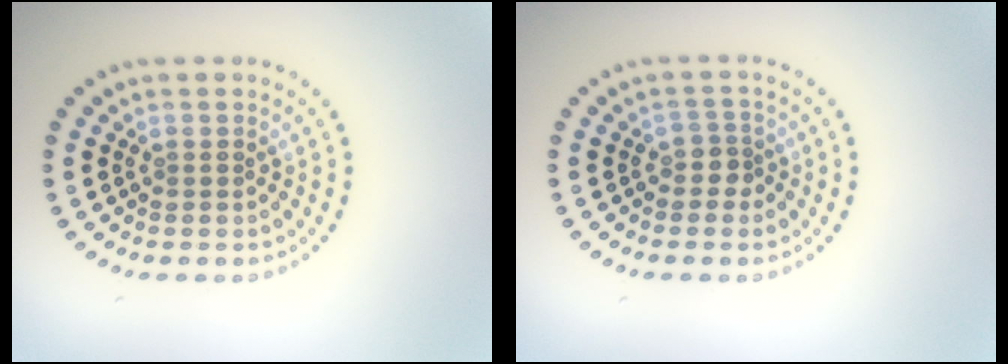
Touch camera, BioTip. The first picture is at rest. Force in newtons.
{"total": 1.4, "press": 1.1, "slide": 0.9}